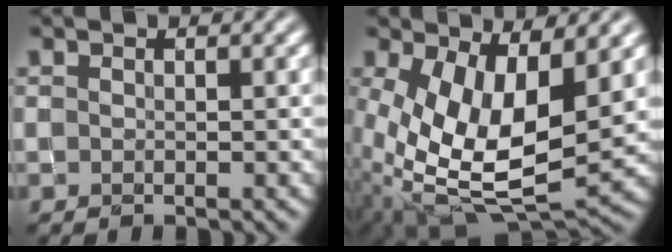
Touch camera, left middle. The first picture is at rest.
{"total": 10.9, "force": [0.4, 5.1, 9.6], "torque": [-0.190, -0.022, 0.009]}